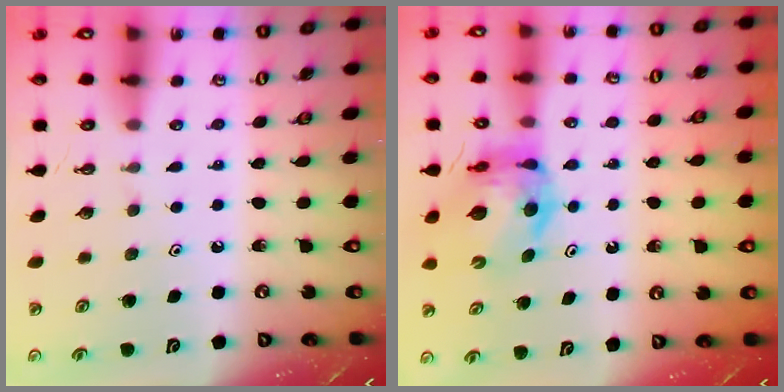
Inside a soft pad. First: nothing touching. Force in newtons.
{"total": 10.9, "press": 10.8, "slide": 1.2}